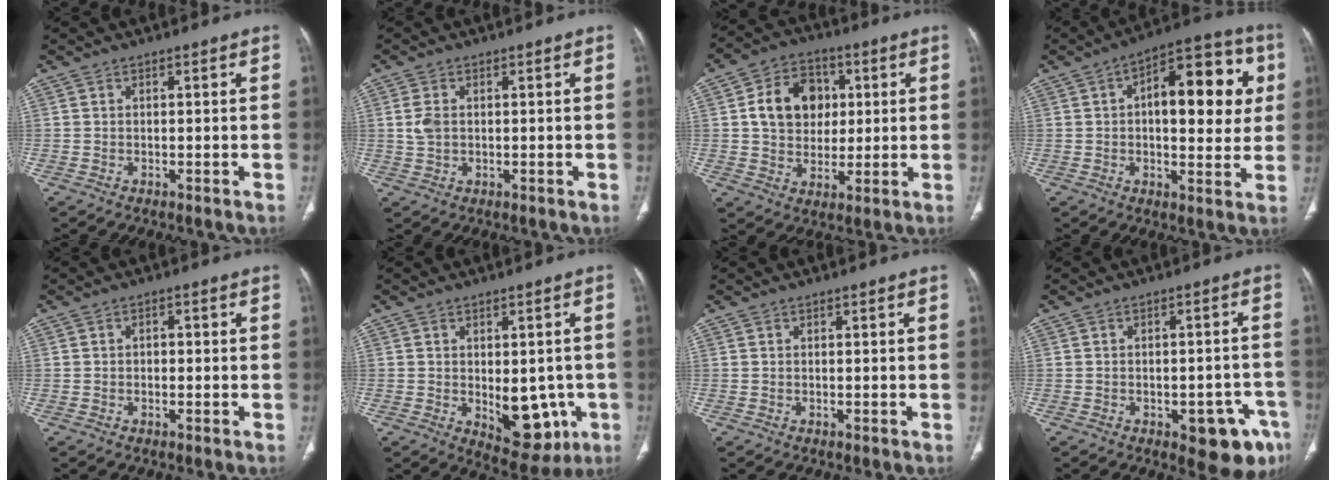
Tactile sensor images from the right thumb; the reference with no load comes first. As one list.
[{"total": 3.1, "force": [0.3, 2.1, 2.3], "torque": [-0.056, 0.001, 0.008]}, {"total": 12.7, "force": [2.4, 10.1, 7.3], "torque": [-0.084, 0.004, 0.039]}, {"total": 18.6, "force": [3.6, 8.8, 15.9], "torque": [-0.170, 0.020, 0.041]}, {"total": 1.3, "force": [-0.2, 1.0, 0.9], "torque": [-0.008, 0.006, -0.005]}, {"total": 10.7, "force": [-2.2, 6.2, 8.4], "torque": [-0.069, -0.005, -0.013]}, {"total": 0.0}, {"total": 10.3, "force": [-5.2, 4.5, 7.7], "torque": [-0.065, 0.026, -0.058]}]